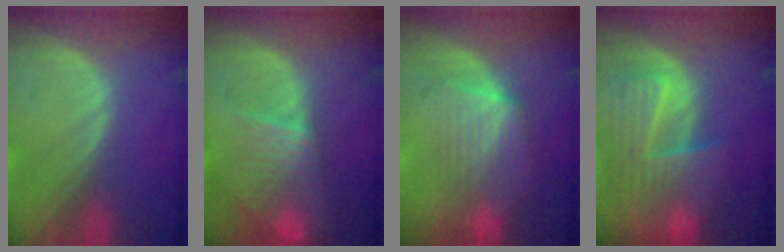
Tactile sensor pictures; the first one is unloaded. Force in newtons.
{"total": 7.9, "press": 6.9, "slide": 3.8}
{"total": 7.3, "press": 6.9, "slide": 2.6}
{"total": 10.1, "press": 8.8, "slide": 5.0}